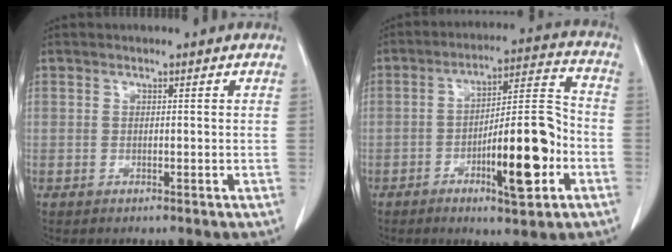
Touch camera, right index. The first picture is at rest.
{"total": 13.5, "force": [-4.8, 2.6, 12.3], "torque": [-0.191, 0.014, -0.071]}